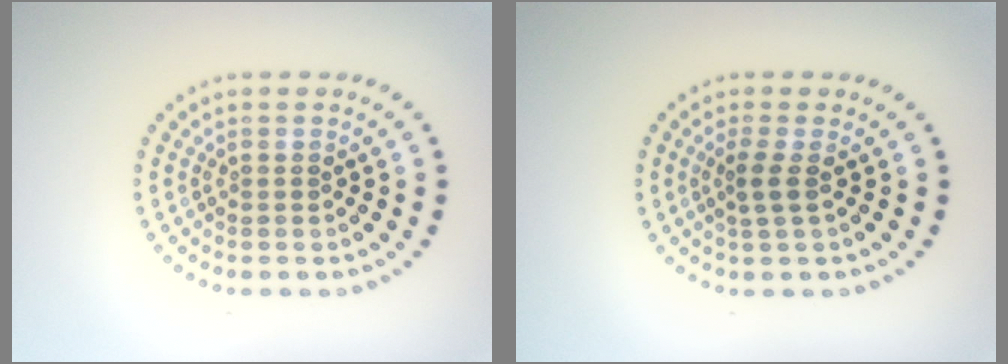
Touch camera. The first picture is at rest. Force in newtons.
{"total": 1.6, "press": 1.3, "slide": 1.0}